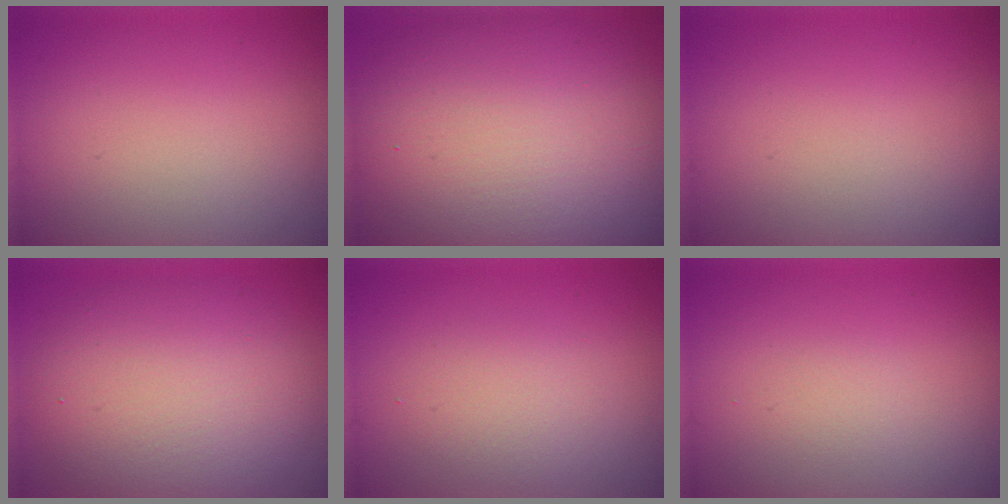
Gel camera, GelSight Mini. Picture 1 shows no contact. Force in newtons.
{"total": 14.5, "press": 14.5, "slide": 1.0}
{"total": 0.0}
{"total": 8.5, "press": 8.5, "slide": 0.3}
{"total": 2.1, "press": 2.1, "slide": 0.2}
{"total": 0.7, "press": 0.7, "slide": 0.0}